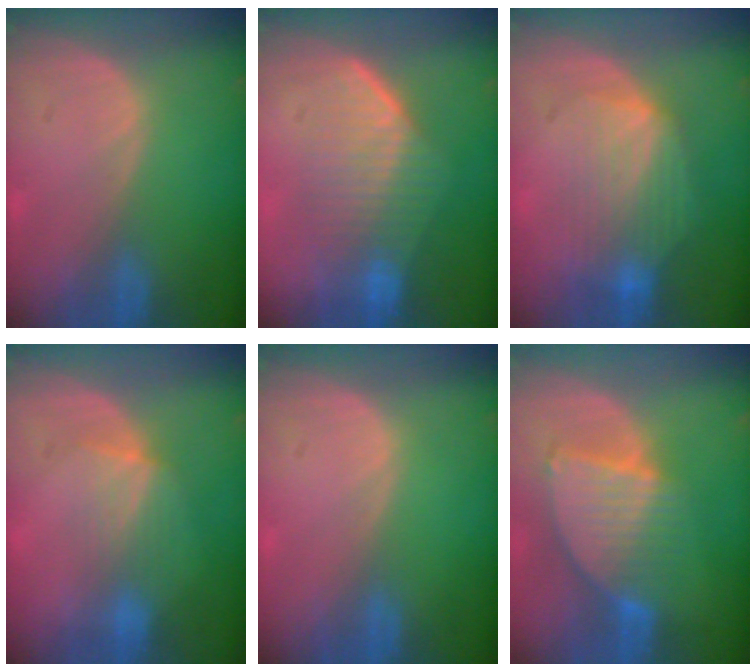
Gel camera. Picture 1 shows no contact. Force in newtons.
{"total": 7.3, "press": 7.3, "slide": 0.9}
{"total": 8.0, "press": 7.6, "slide": 2.5}
{"total": 4.2, "press": 4.0, "slide": 1.1}
{"total": 0.0}
{"total": 8.0, "press": 7.1, "slide": 3.6}